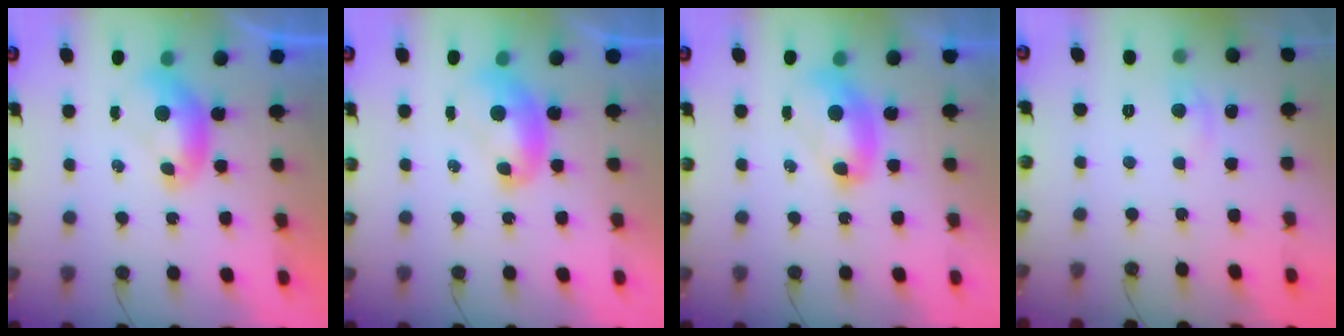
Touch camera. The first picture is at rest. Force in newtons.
{"total": 2.1, "press": 2.1, "slide": 0.3}
{"total": 2.6, "press": 2.6, "slide": 0.1}
{"total": 0.7, "press": 0.3, "slide": 0.7}